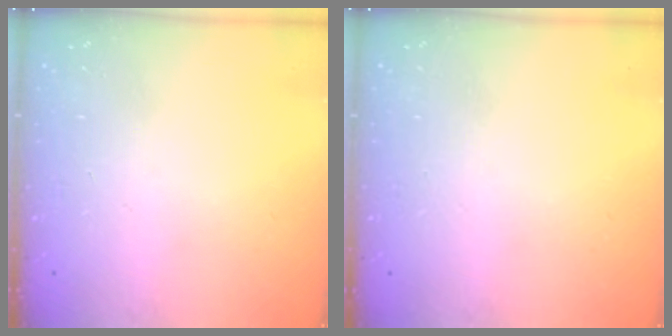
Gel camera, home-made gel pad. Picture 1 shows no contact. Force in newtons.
{"total": 0.0}